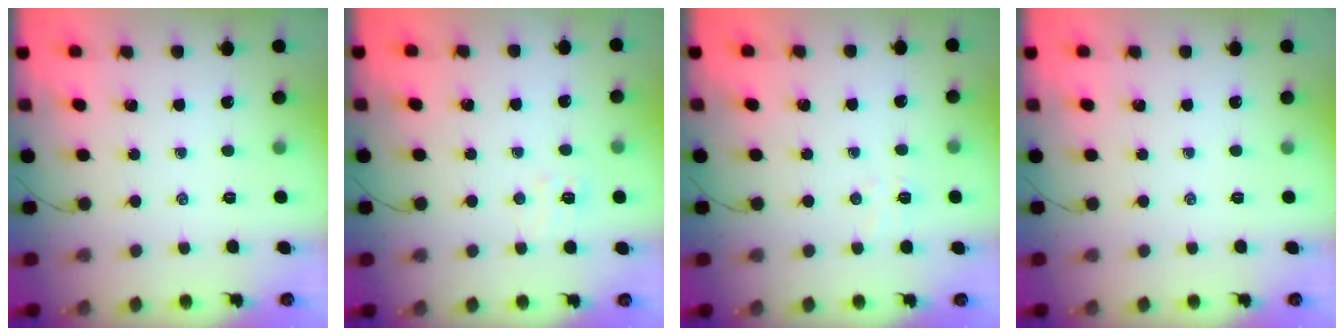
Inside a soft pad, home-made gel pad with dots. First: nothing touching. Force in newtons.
{"total": 5.0, "press": 4.8, "slide": 1.4}
{"total": 4.2, "press": 4.1, "slide": 0.8}
{"total": 0.0}